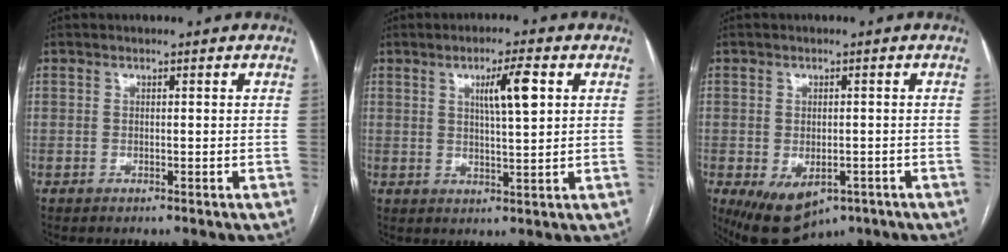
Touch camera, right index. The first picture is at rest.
{"total": 6.1, "force": [2.1, 0.5, 5.7], "torque": [-0.096, 0.003, 0.035]}
{"total": 9.0, "force": [-4.7, 5.3, 5.7], "torque": [-0.087, -0.009, -0.059]}